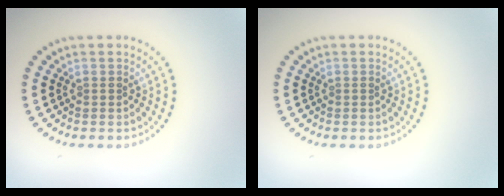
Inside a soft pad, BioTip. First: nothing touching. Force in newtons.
{"total": 0.0}